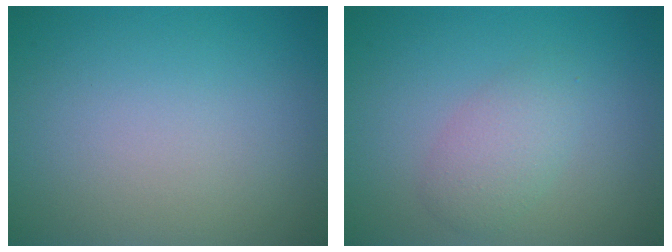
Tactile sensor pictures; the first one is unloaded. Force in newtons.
{"total": 2.4, "press": 2.4, "slide": 0.1}